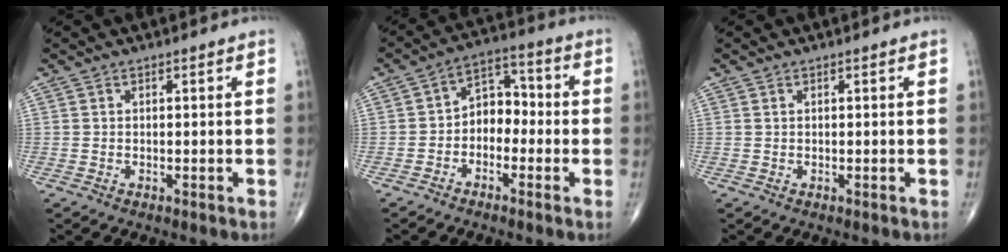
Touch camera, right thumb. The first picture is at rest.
{"total": 6.9, "force": [-1.5, 5.0, 4.5], "torque": [-0.042, 0.038, -0.043]}
{"total": 0.0}